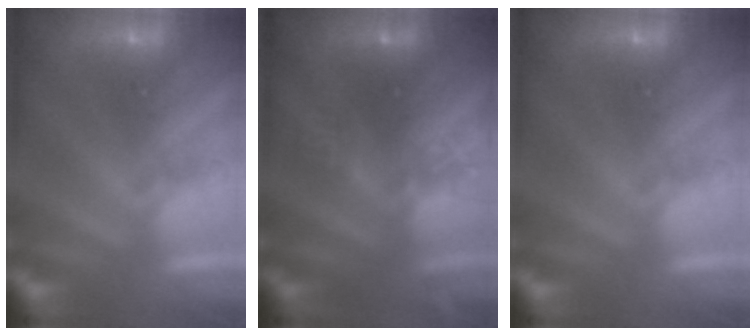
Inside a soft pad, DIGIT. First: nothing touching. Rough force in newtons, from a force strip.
{"total": 3.3}
{"total": 0.0}